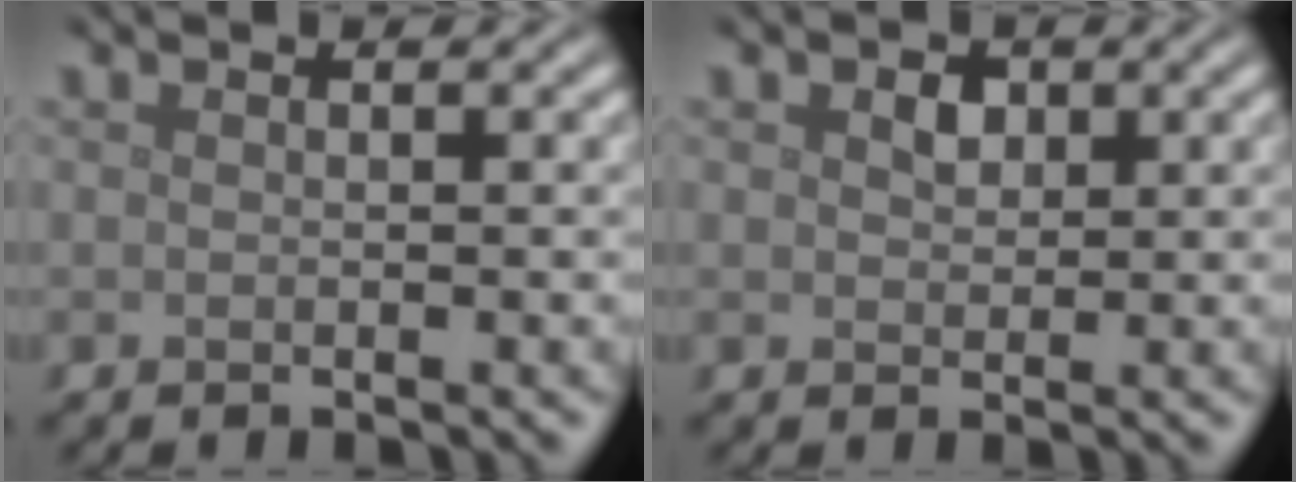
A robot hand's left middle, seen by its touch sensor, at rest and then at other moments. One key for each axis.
{"total": 1.4, "fx": 0.6, "fy": 1.0, "fz": 0.7, "tx": -0.014, "ty": 0.000, "tz": 0.010}